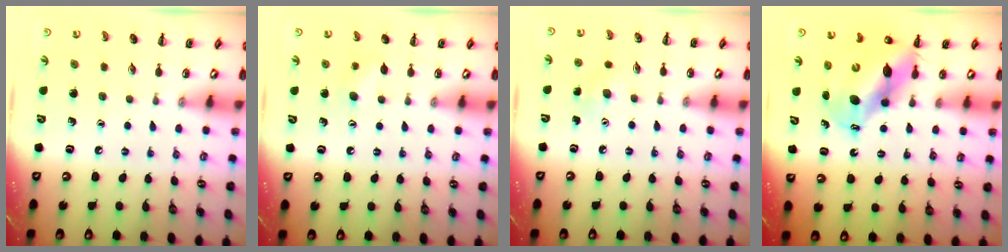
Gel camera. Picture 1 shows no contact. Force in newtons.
{"total": 3.0, "press": 2.9, "slide": 0.8}
{"total": 5.2, "press": 5.0, "slide": 1.3}
{"total": 11.9, "press": 11.6, "slide": 2.8}